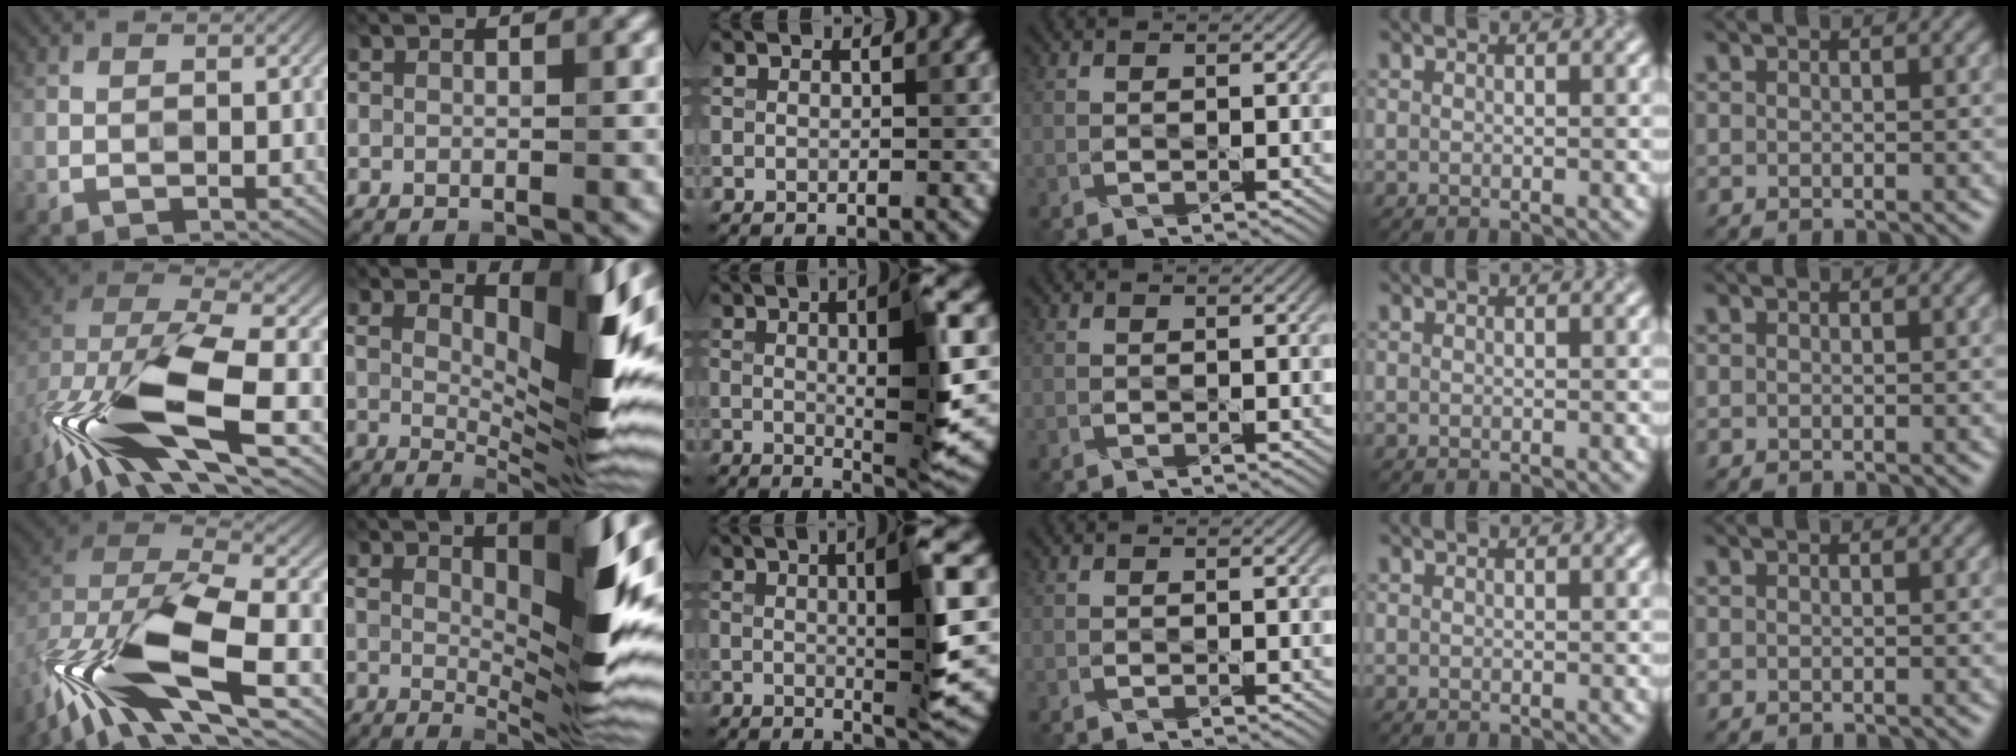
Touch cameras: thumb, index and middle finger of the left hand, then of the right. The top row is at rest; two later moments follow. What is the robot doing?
{"motion": "shake", "object": "box of matches"}